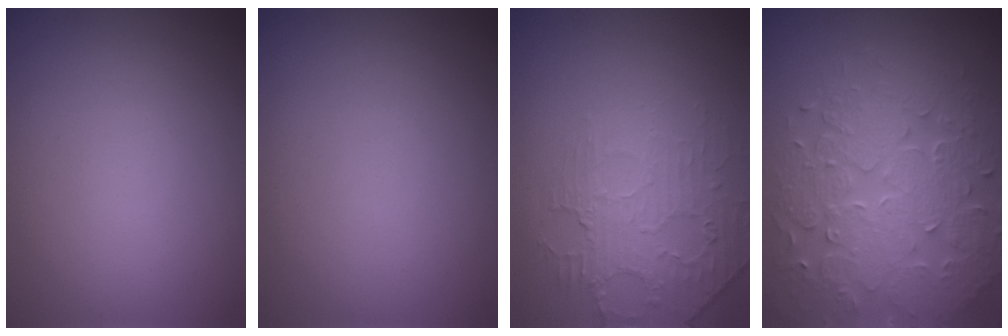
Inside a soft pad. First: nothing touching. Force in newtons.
{"total": 0.0}
{"total": 2.3, "press": 1.5, "slide": 1.7}
{"total": 8.3, "press": 6.0, "slide": 5.8}